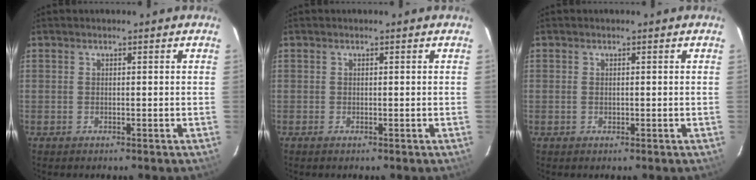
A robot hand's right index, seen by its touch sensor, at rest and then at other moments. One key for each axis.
{"total": 0.0}
{"total": 0.5, "fx": 0.0, "fy": 0.4, "fz": 0.4, "tx": -0.008, "ty": -0.001, "tz": 0.001}